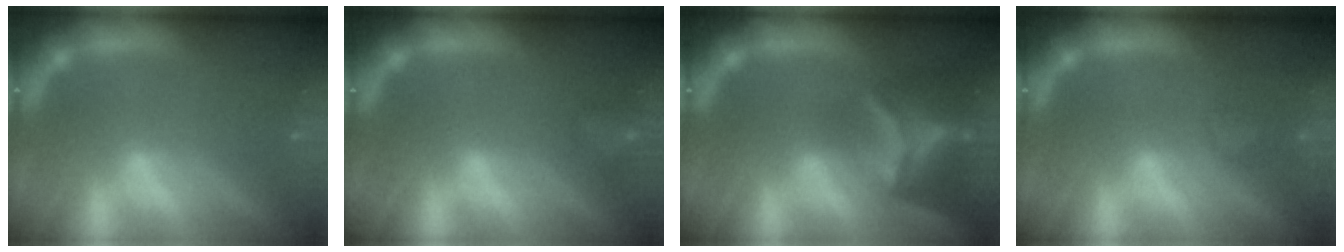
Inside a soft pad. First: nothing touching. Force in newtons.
{"total": 2.4}
{"total": 8.9}
{"total": 1.4}